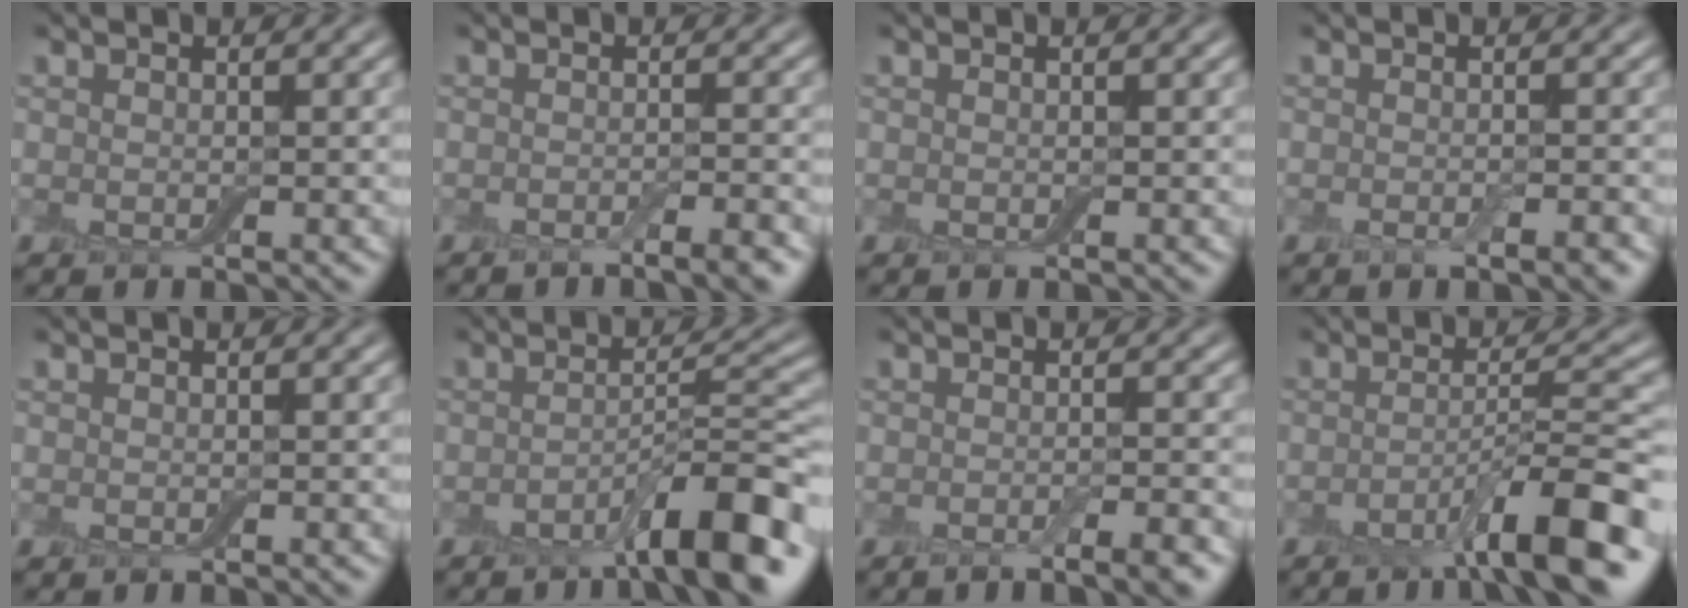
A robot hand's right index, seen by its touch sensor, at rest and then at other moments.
{"total": 2.4, "force": [-1.7, 0.3, 1.7], "torque": [-0.018, -0.001, -0.029]}
{"total": 0.0}
{"total": 1.6, "force": [-0.7, 0.3, 1.4], "torque": [-0.018, -0.004, -0.011]}
{"total": 0.0}
{"total": 6.9, "force": [-3.8, 1.4, 5.6], "torque": [-0.079, 0.013, -0.061]}
{"total": 3.1, "force": [-1.8, 0.6, 2.4], "torque": [-0.028, 0.000, -0.031]}
{"total": 7.4, "force": [-3.6, 1.2, 6.3], "torque": [-0.090, 0.012, -0.065]}